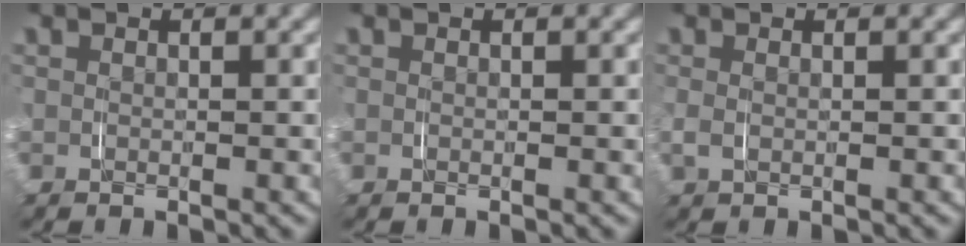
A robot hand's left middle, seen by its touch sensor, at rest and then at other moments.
{"total": 0.0}
{"total": 1.1, "force": [0.1, 0.7, 0.8], "torque": [-0.024, -0.001, 0.003]}